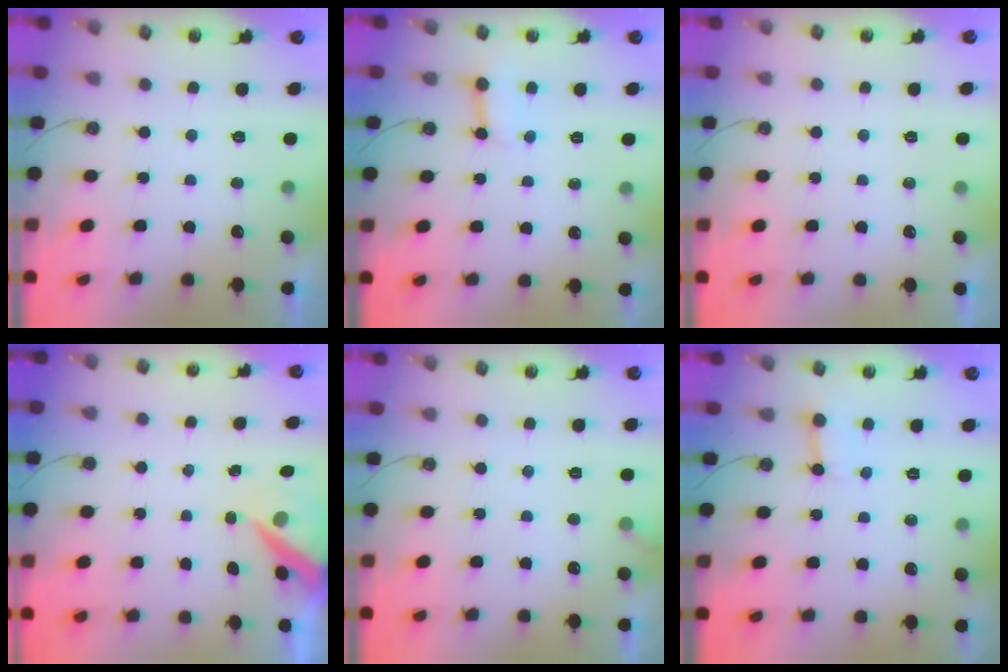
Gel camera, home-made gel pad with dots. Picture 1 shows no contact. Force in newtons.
{"total": 3.6, "press": 3.6, "slide": 0.1}
{"total": 0.0}
{"total": 6.4, "press": 6.4, "slide": 0.8}
{"total": 4.5, "press": 4.4, "slide": 0.4}
{"total": 2.9, "press": 2.9, "slide": 0.4}